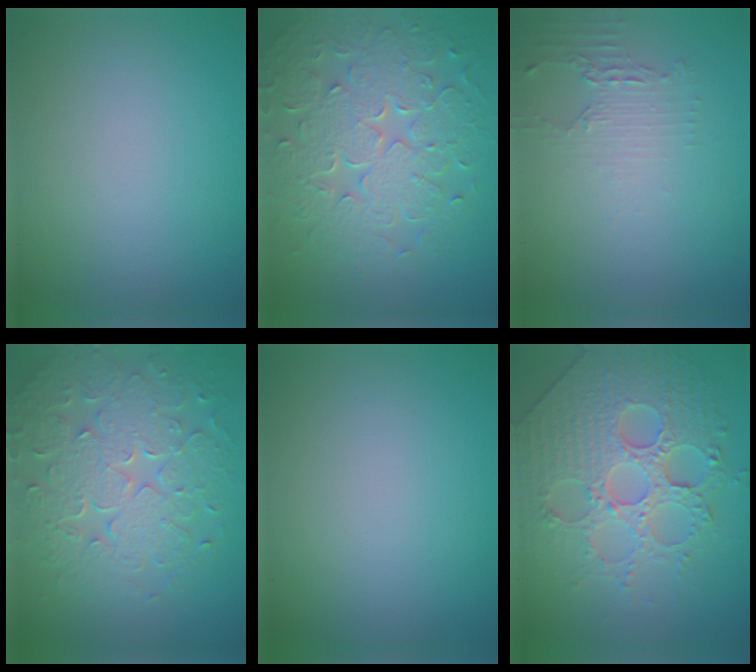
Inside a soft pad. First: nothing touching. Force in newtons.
{"total": 8.6, "press": 6.1, "slide": 6.1}
{"total": 2.2, "press": 1.6, "slide": 1.5}
{"total": 8.1, "press": 5.8, "slide": 5.7}
{"total": 0.0}
{"total": 7.7, "press": 6.1, "slide": 4.6}